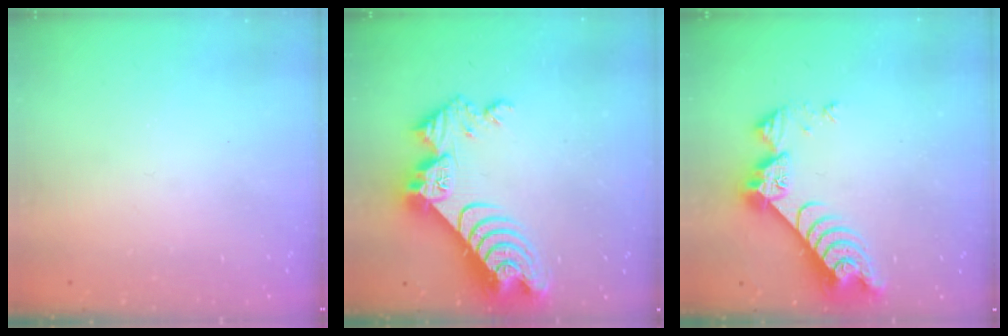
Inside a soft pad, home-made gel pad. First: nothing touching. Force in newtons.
{"total": 14.6, "press": 14.5, "slide": 1.5}
{"total": 9.4, "press": 9.4, "slide": 0.9}